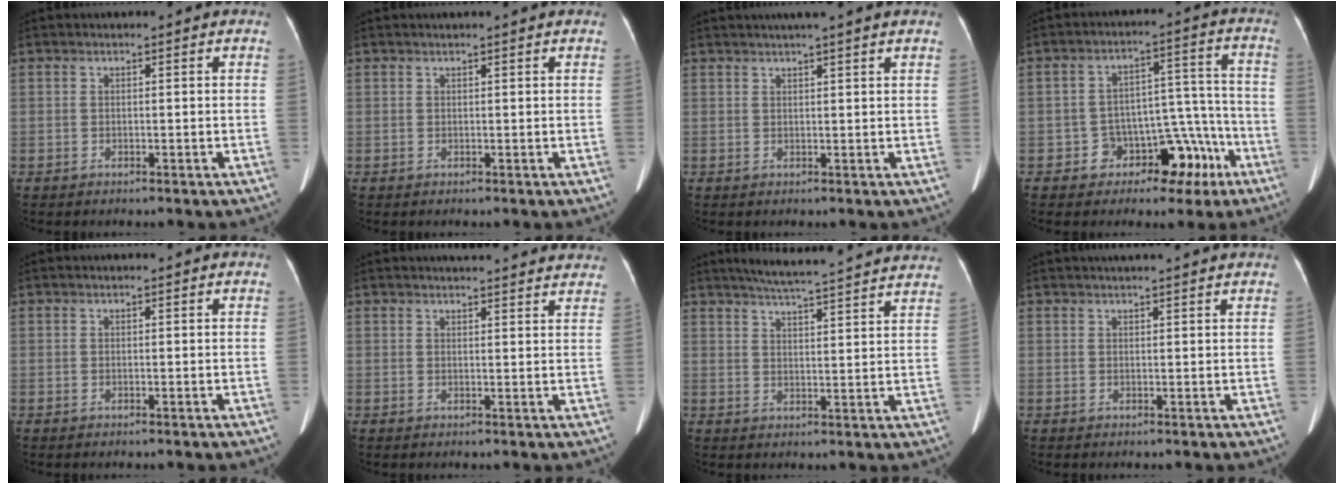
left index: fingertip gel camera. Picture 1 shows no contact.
{"total": 1.2, "force": [1.1, -0.2, 0.6], "torque": [-0.009, 0.014, 0.020]}
{"total": 4.7, "force": [3.7, -0.8, 2.7], "torque": [-0.039, 0.021, 0.052]}
{"total": 8.9, "force": [-4.9, 6.3, 4.1], "torque": [-0.035, 0.046, -0.060]}
{"total": 0.9, "force": [0.8, 0.1, 0.4], "torque": [-0.007, 0.012, 0.010]}
{"total": 14.6, "force": [13.8, 1.9, 4.6], "torque": [-0.046, 0.008, 0.153]}
{"total": 20.3, "force": [18.5, 0.6, 8.4], "torque": [-0.130, 0.007, 0.234]}
{"total": 8.0, "force": [7.1, 0.4, 3.6], "torque": [-0.053, 0.028, 0.083]}